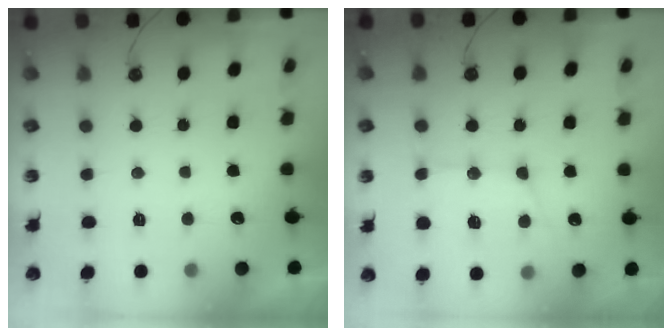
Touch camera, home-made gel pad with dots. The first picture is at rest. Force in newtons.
{"total": 13.5, "press": 13.4, "slide": 1.6}